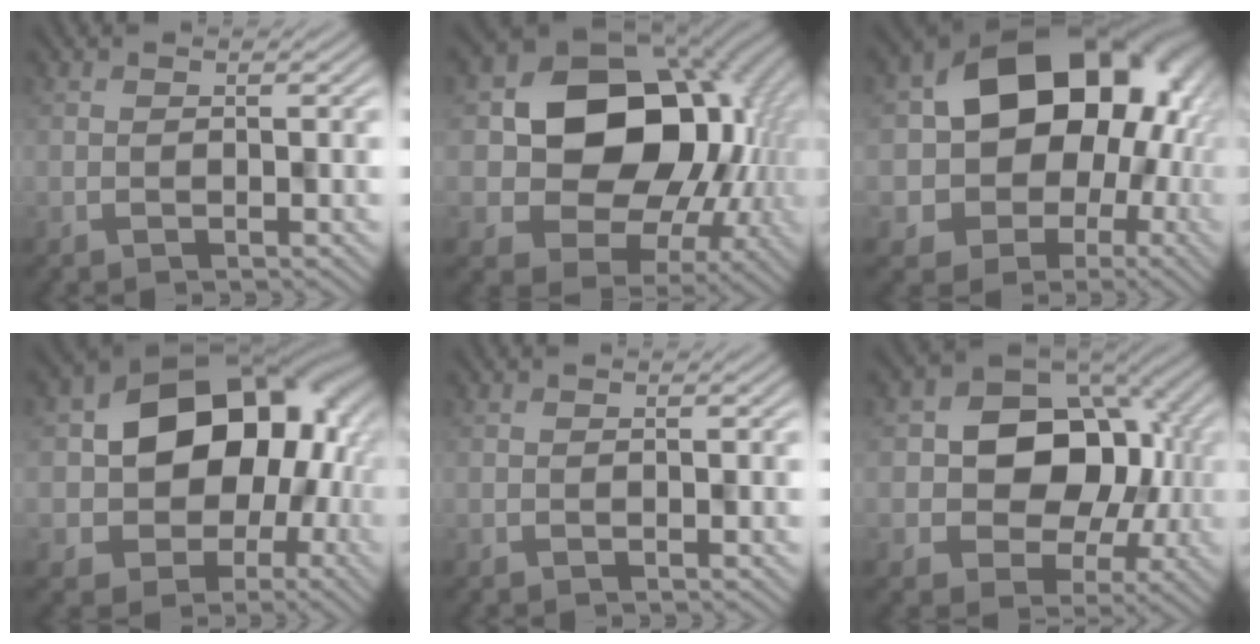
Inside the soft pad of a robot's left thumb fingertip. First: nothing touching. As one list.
[{"total": 14.9, "force": [1.5, 11.9, 9.0], "torque": [-0.119, -0.016, 0.027]}, {"total": 16.8, "force": [2.4, 13.5, 9.6], "torque": [-0.124, -0.020, 0.040]}, {"total": 15.0, "force": [1.3, 11.6, 9.3], "torque": [-0.118, -0.013, 0.020]}, {"total": 0.0}, {"total": 11.2, "force": [0.8, 9.1, 6.5], "torque": [-0.072, 0.001, -0.005]}]